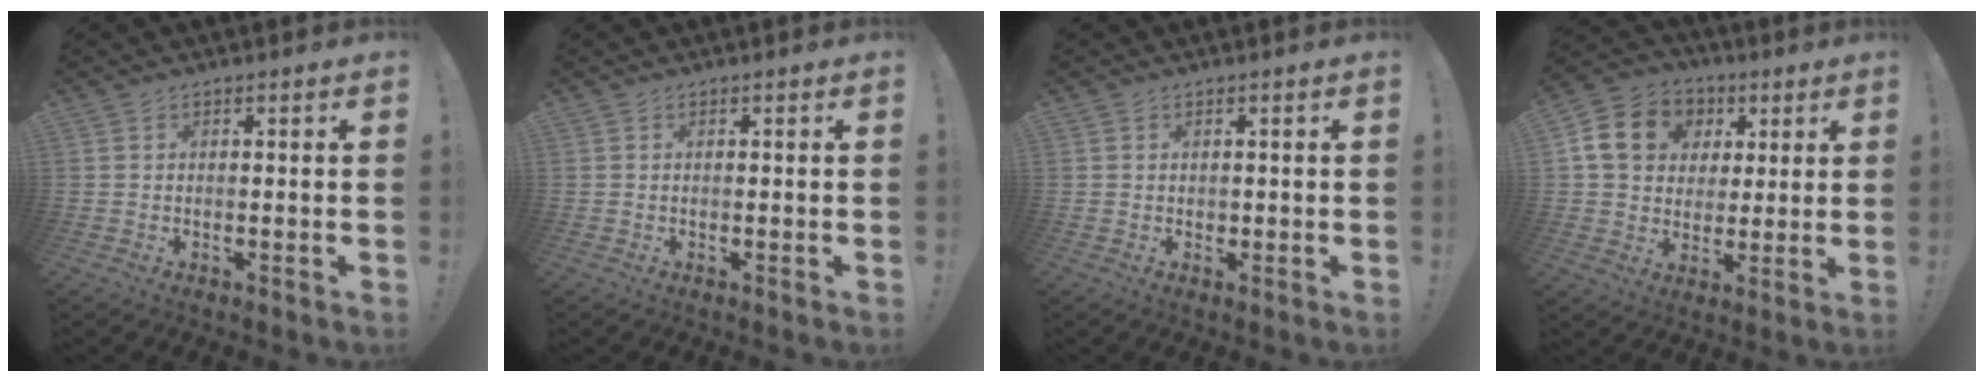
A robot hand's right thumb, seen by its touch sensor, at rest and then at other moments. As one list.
[{"total": 0.0}, {"total": 0.9, "force": [0.2, 0.9, 0.1], "torque": [-0.008, 0.005, 0.005]}, {"total": 14.7, "force": [4.6, 12.3, 6.7], "torque": [-0.094, -0.005, 0.096]}]